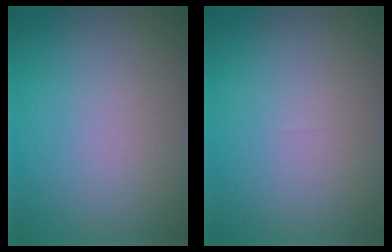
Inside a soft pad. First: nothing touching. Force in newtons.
{"total": 0.0}